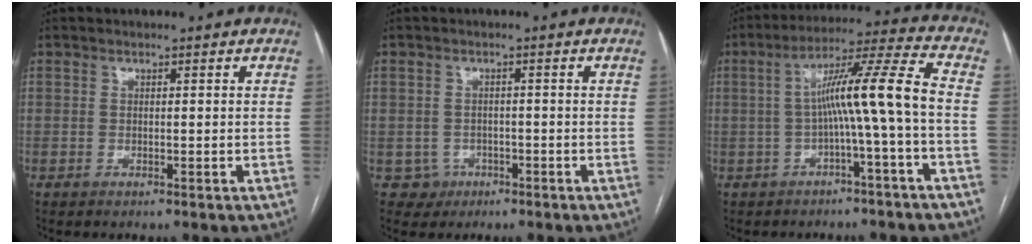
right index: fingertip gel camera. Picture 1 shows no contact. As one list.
[{"total": 3.0, "force": [-1.1, 2.8, -0.2], "torque": [0.012, 0.013, -0.015]}, {"total": 10.3, "force": [-1.3, -1.5, 10.1], "torque": [-0.166, 0.031, -0.020]}]